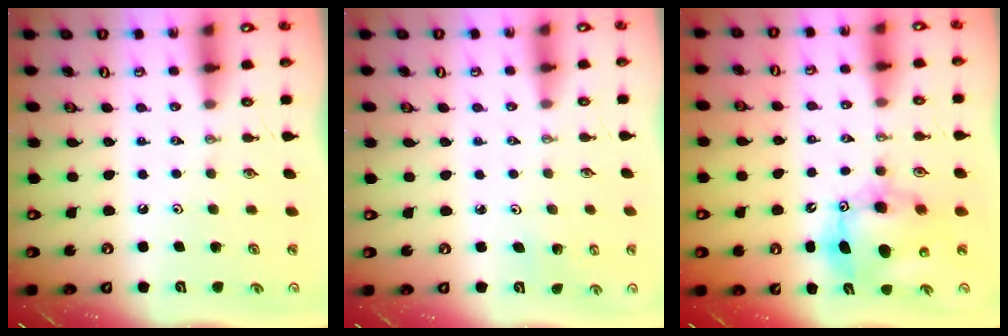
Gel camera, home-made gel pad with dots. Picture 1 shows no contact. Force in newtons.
{"total": 1.0, "press": 1.0, "slide": 0.1}
{"total": 10.8, "press": 10.5, "slide": 2.6}